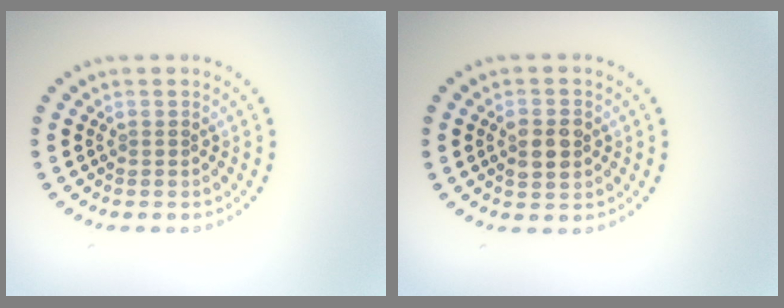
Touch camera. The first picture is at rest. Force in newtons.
{"total": 2.6, "press": 2.6, "slide": 0.1}